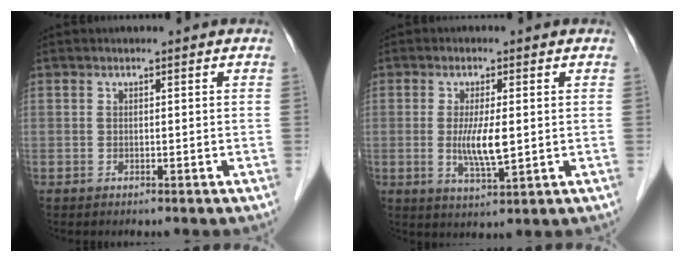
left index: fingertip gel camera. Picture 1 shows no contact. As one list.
[{"total": 5.5, "force": [-0.2, 0.9, 5.4], "torque": [-0.107, -0.010, -0.003]}]